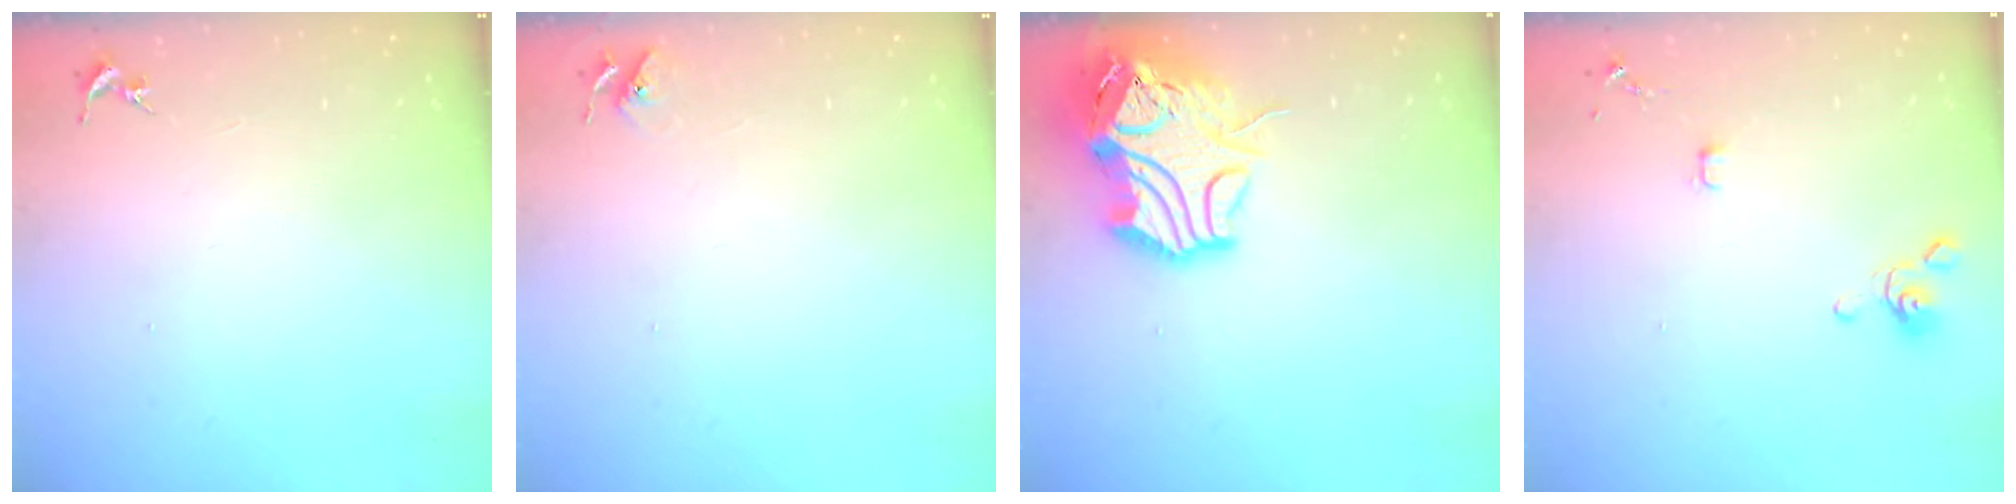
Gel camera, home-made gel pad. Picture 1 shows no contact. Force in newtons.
{"total": 5.8, "press": 5.8, "slide": 0.7}
{"total": 18.6, "press": 18.4, "slide": 2.7}
{"total": 4.0, "press": 3.9, "slide": 0.9}